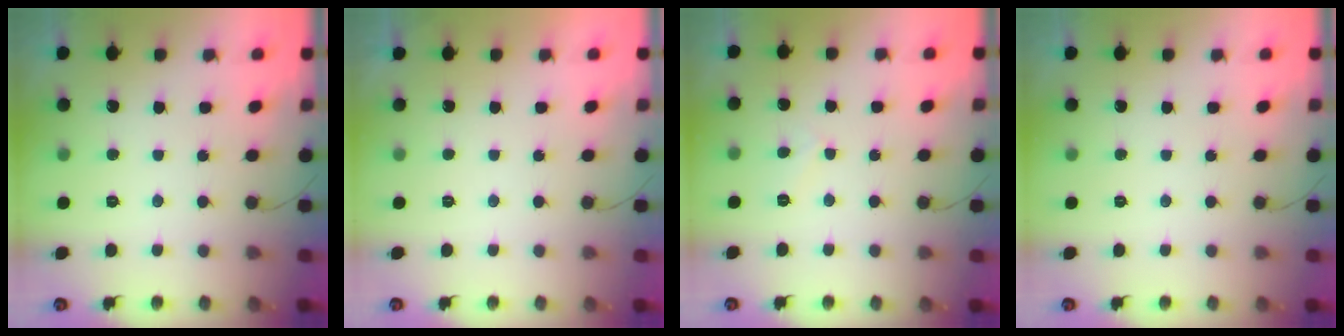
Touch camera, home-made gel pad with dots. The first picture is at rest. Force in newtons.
{"total": 2.3, "press": 2.3, "slide": 0.3}
{"total": 2.8, "press": 2.8, "slide": 0.3}
{"total": 0.0}